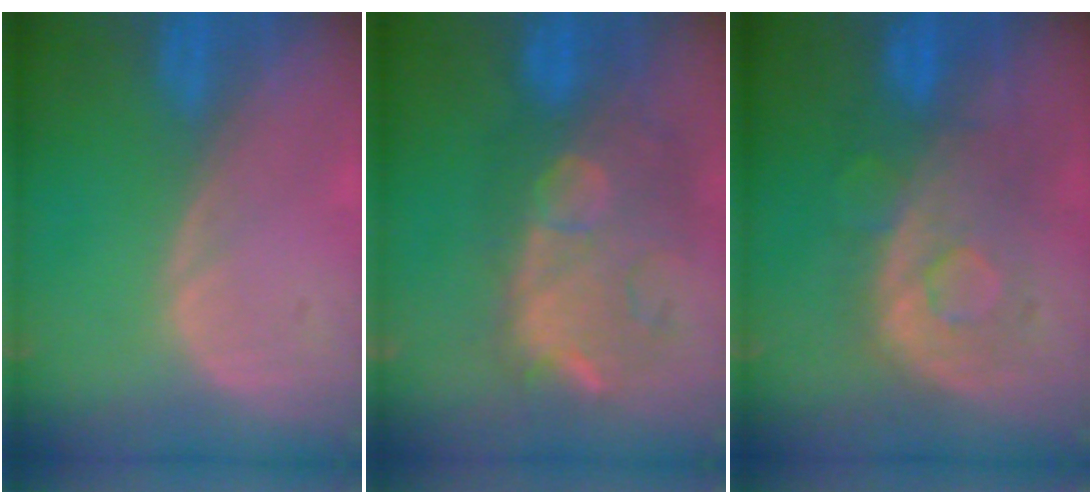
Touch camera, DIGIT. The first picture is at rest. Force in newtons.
{"total": 11.3, "press": 10.5, "slide": 4.4}
{"total": 9.1, "press": 8.6, "slide": 3.0}